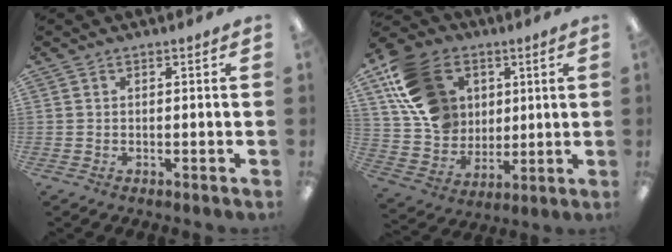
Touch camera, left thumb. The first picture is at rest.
{"total": 19.0, "force": [7.4, 14.8, 9.2], "torque": [-0.185, -0.012, 0.151]}